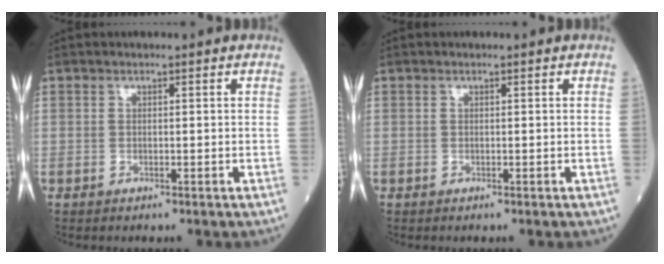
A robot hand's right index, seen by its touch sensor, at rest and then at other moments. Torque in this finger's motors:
{"motor_torque": [0.01, 0.01, 0.00, -0.01]}